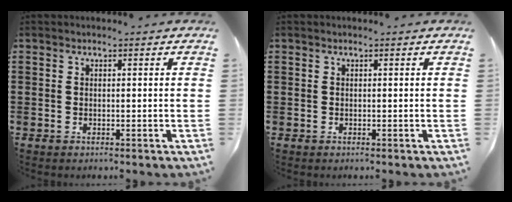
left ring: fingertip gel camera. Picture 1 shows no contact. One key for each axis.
{"total": 0.0}